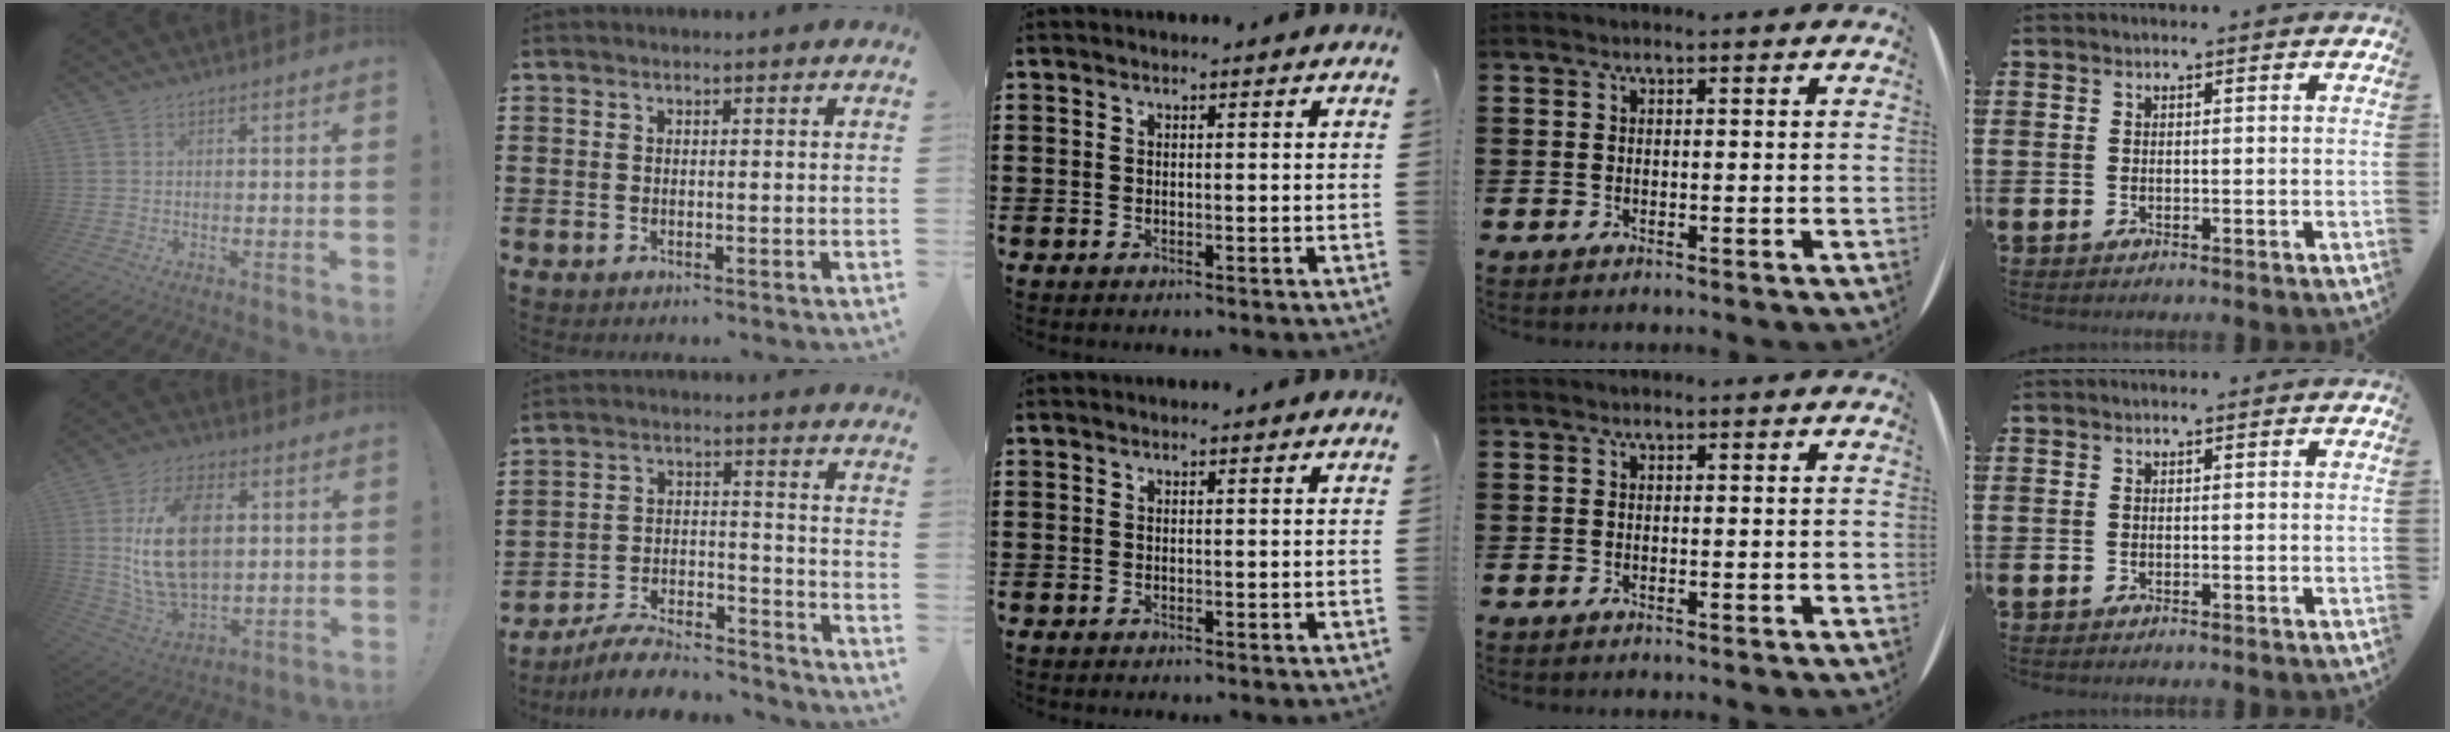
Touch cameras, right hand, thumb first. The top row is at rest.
{"thumb": {"total": 19.0, "force": [3.2, 12.0, 14.4], "torque": [-0.273, 0.002, 0.056]}, "index": {"total": 8.0, "force": [-7.4, 1.4, 2.7], "torque": [-0.052, 0.017, -0.143]}}